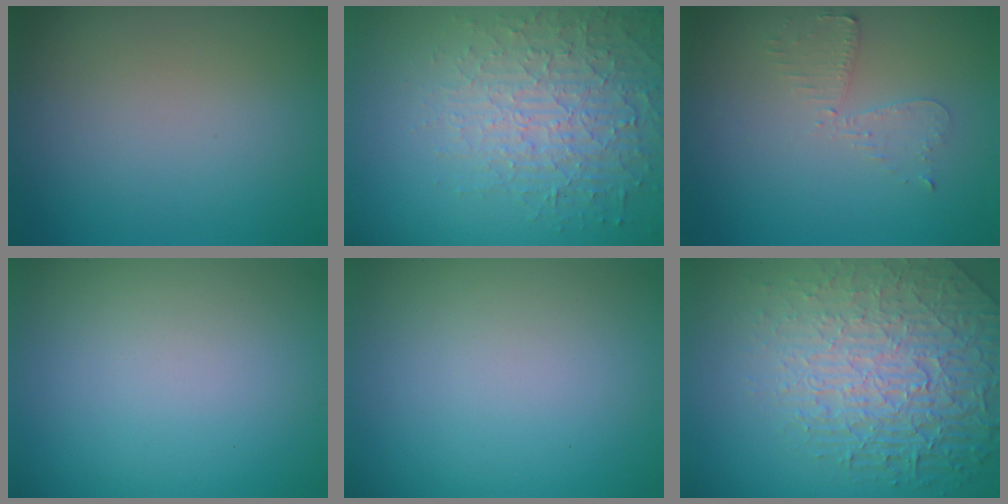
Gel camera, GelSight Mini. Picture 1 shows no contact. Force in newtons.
{"total": 4.8, "press": 4.5, "slide": 1.7}
{"total": 2.2, "press": 2.2, "slide": 0.5}
{"total": 0.0}
{"total": 0.0}
{"total": 7.5, "press": 5.8, "slide": 4.8}